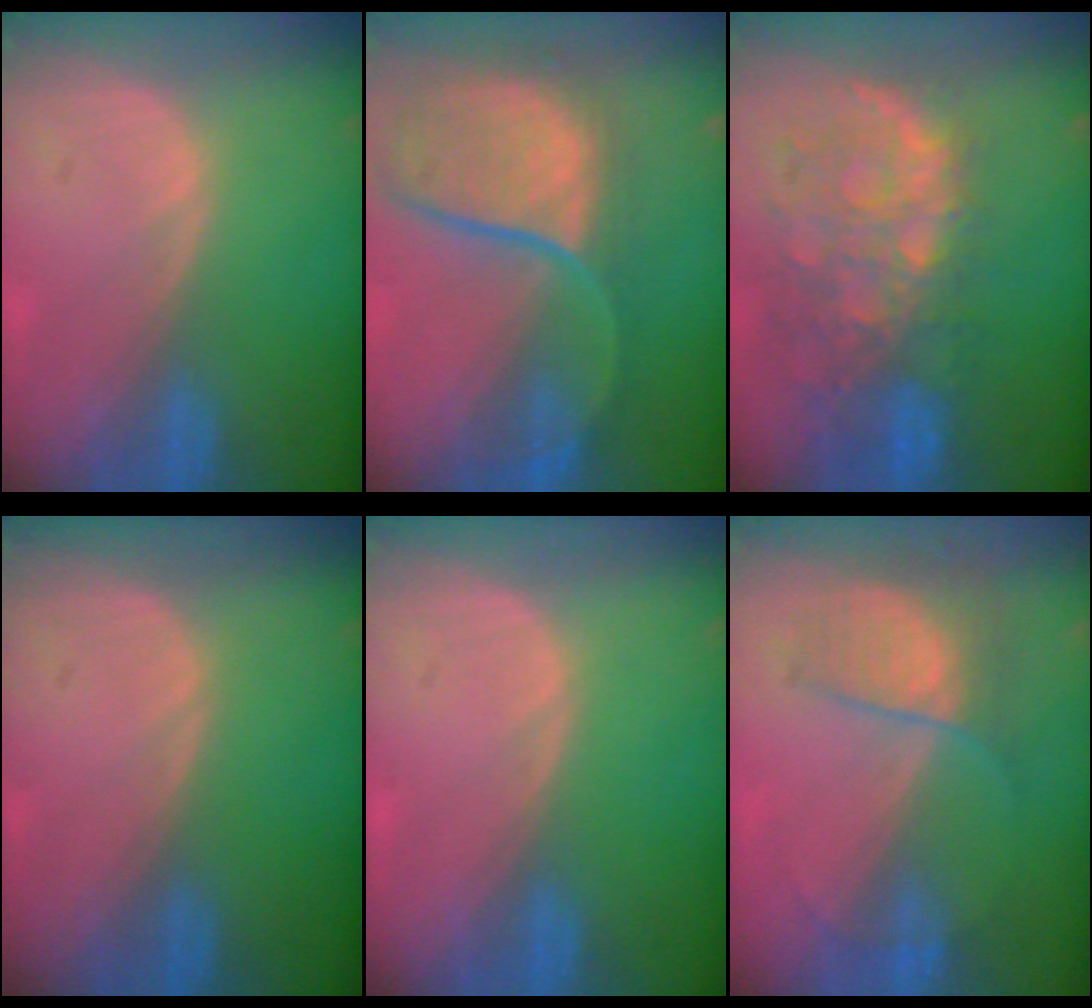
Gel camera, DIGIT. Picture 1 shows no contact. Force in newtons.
{"total": 12.0, "press": 9.9, "slide": 6.8}
{"total": 11.1, "press": 9.7, "slide": 5.5}
{"total": 0.0}
{"total": 0.0}
{"total": 7.3, "press": 6.0, "slide": 4.0}